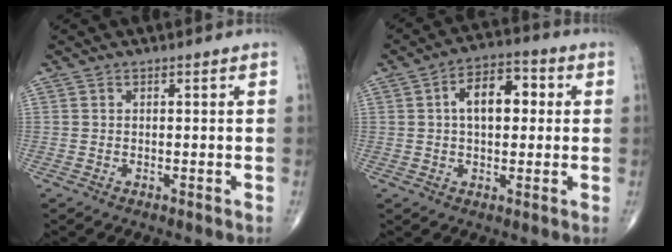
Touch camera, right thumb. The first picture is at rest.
{"total": 9.3, "force": [1.5, 5.4, 7.5], "torque": [-0.103, 0.022, 0.017]}